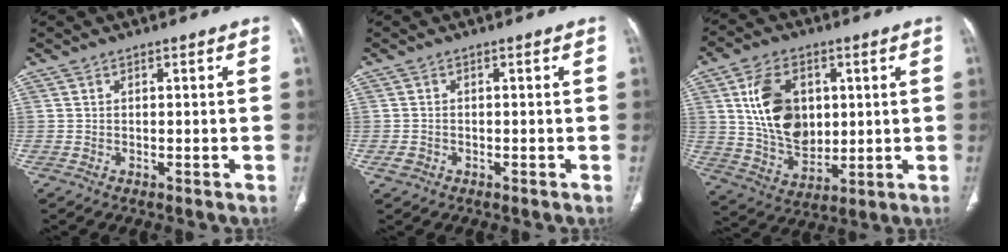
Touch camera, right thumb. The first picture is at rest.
{"total": 1.5, "force": [-0.6, 1.2, 0.6], "torque": [-0.014, 0.006, -0.009]}
{"total": 14.5, "force": [3.2, 9.8, 10.1], "torque": [-0.152, -0.017, 0.067]}